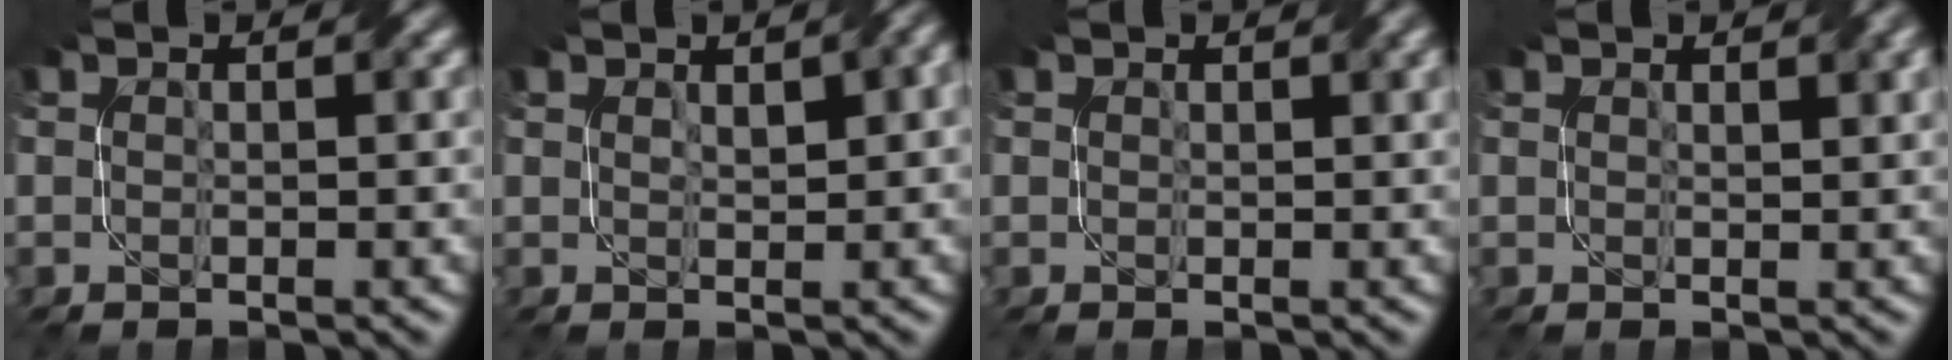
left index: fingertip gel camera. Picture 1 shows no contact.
{"total": 2.4, "force": [1.1, 0.7, 2.0], "torque": [-0.031, 0.000, 0.022]}
{"total": 0.0}
{"total": 1.5, "force": [1.1, 0.3, 1.0], "torque": [-0.013, -0.002, 0.017]}